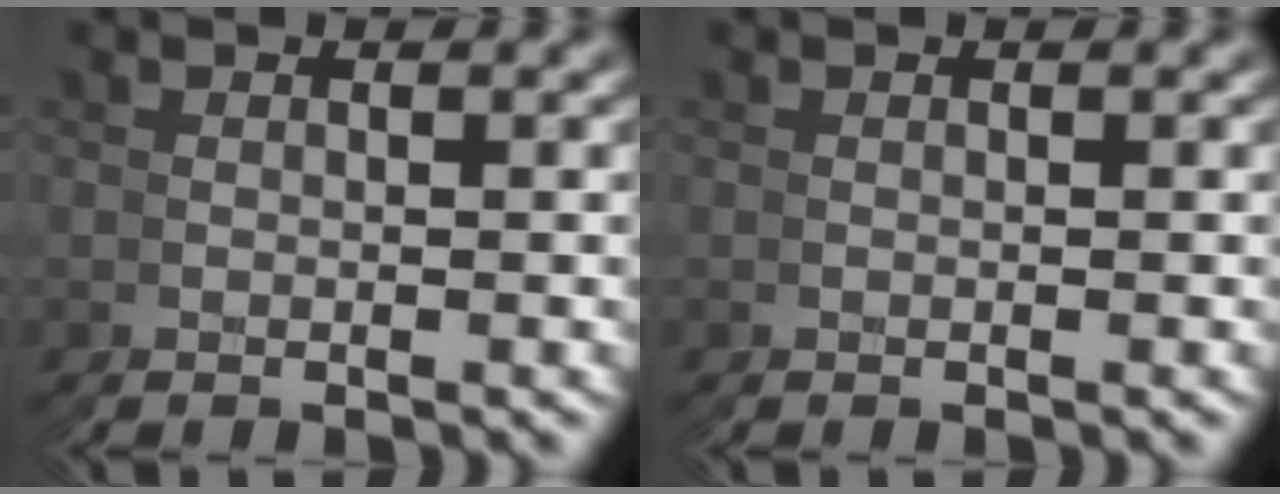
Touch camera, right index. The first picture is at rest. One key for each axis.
{"total": 0.0}